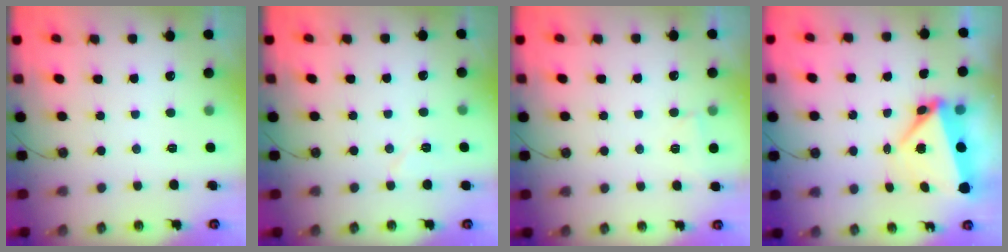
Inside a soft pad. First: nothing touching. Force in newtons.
{"total": 4.6, "press": 4.5, "slide": 0.9}
{"total": 2.1, "press": 2.1, "slide": 0.4}
{"total": 6.3, "press": 6.2, "slide": 1.0}